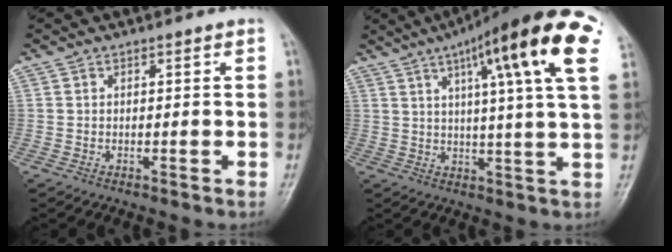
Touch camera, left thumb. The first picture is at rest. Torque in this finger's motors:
{"motor_torque": [0.58, 0.64, 1.90, -0.87, 0.20]}